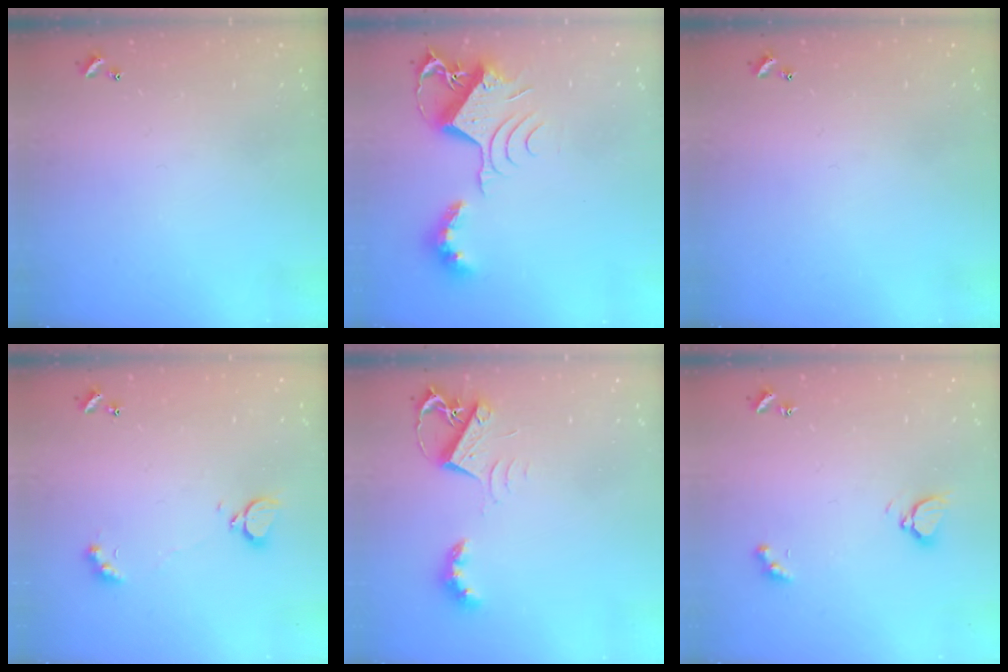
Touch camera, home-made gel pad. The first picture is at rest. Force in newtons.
{"total": 11.6, "press": 11.6, "slide": 1.2}
{"total": 0.0}
{"total": 2.5, "press": 2.4, "slide": 0.5}
{"total": 7.5, "press": 7.5, "slide": 0.8}
{"total": 3.2, "press": 3.2, "slide": 0.4}